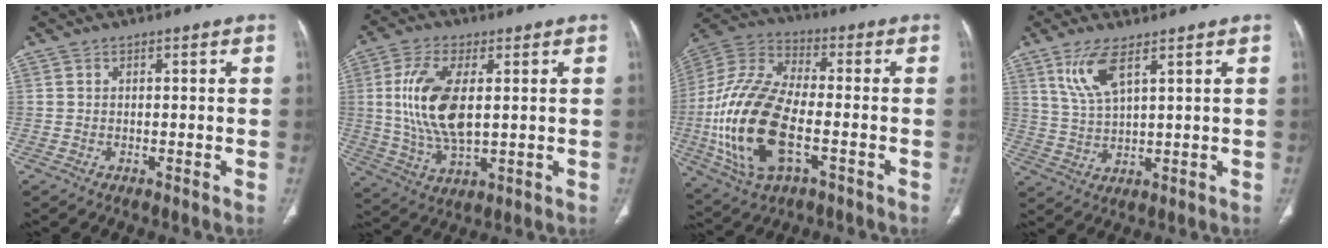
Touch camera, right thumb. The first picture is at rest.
{"total": 14.0, "force": [1.7, 6.6, 12.1], "torque": [-0.251, -0.009, 0.039]}
{"total": 22.6, "force": [-5.1, 11.3, 18.8], "torque": [-0.406, 0.015, -0.089]}
{"total": 7.2, "force": [4.0, 2.0, 5.6], "torque": [-0.123, -0.017, 0.093]}